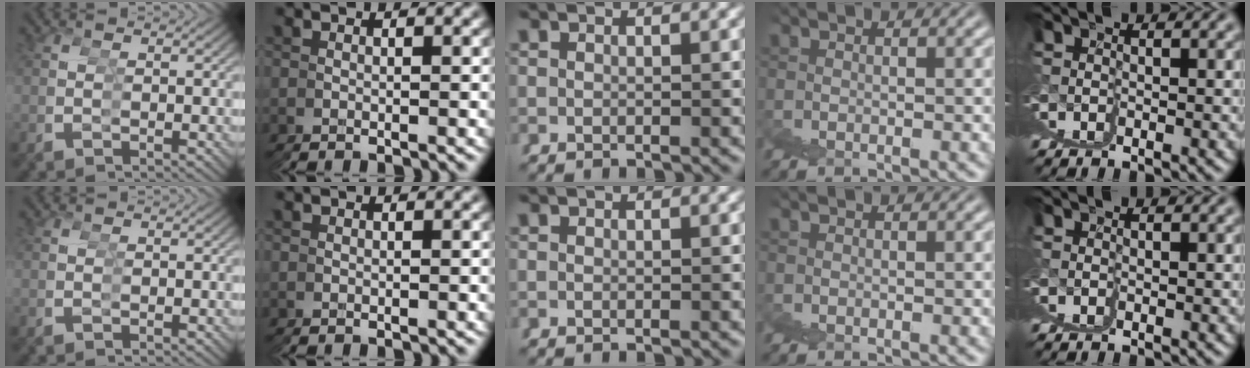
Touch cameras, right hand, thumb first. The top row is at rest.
{"middle": {"total": 1.5, "force": [-0.2, -1.4, -0.4], "torque": [0.019, -0.008, 0.006]}}